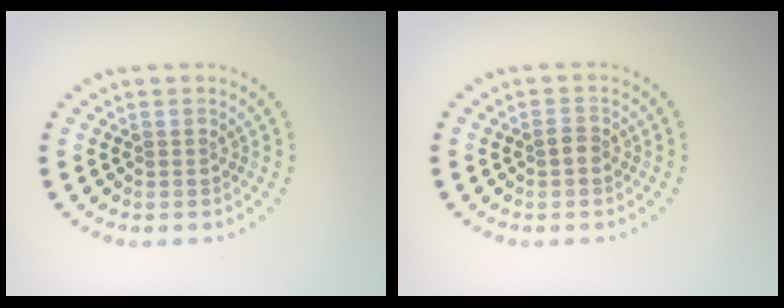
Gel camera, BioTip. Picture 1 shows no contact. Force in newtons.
{"total": 1.1, "press": 1.1, "slide": 0.2}